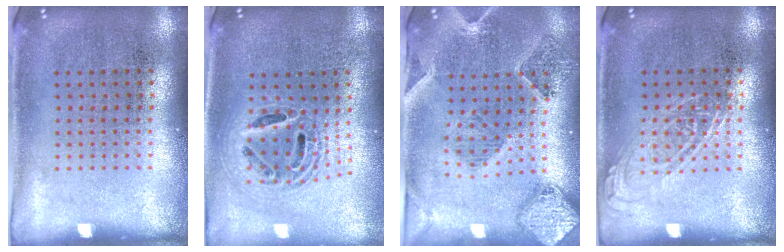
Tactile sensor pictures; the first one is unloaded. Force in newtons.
{"total": 1.9, "press": 1.5, "slide": 1.2}
{"total": 1.5, "press": 1.4, "slide": 0.3}
{"total": 0.8, "press": 0.8, "slide": 0.1}